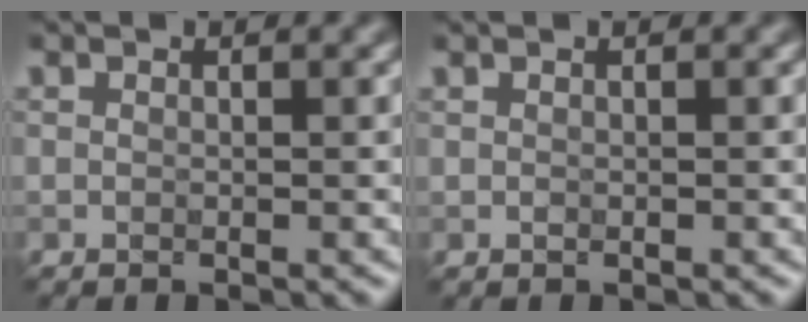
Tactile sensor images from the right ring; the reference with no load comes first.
{"total": 0.0}